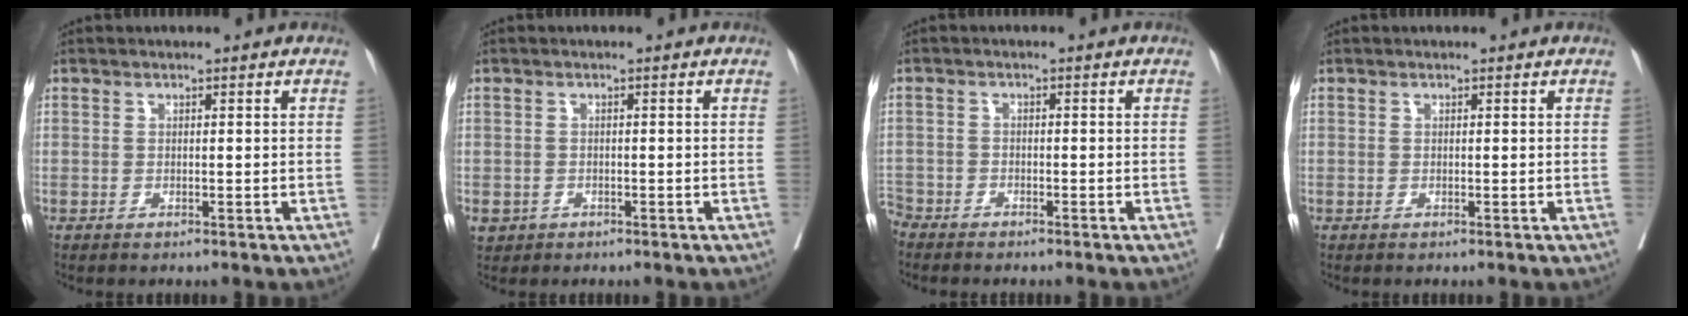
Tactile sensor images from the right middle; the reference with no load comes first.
{"total": 1.9, "force": [-0.9, 1.7, 0.3], "torque": [-0.002, 0.004, -0.011]}
{"total": 3.2, "force": [-3.1, 1.0, -0.1], "torque": [0.006, -0.004, -0.061]}
{"total": 0.0}